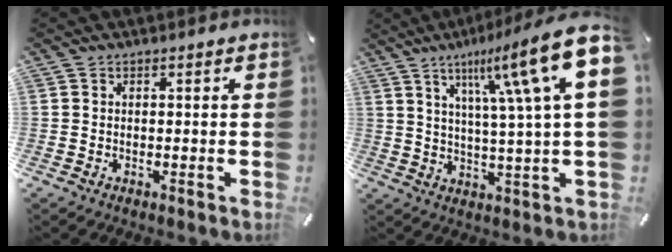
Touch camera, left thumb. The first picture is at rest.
{"total": 18.0, "force": [7.7, 2.2, 16.1], "torque": [-0.253, -0.036, 0.106]}